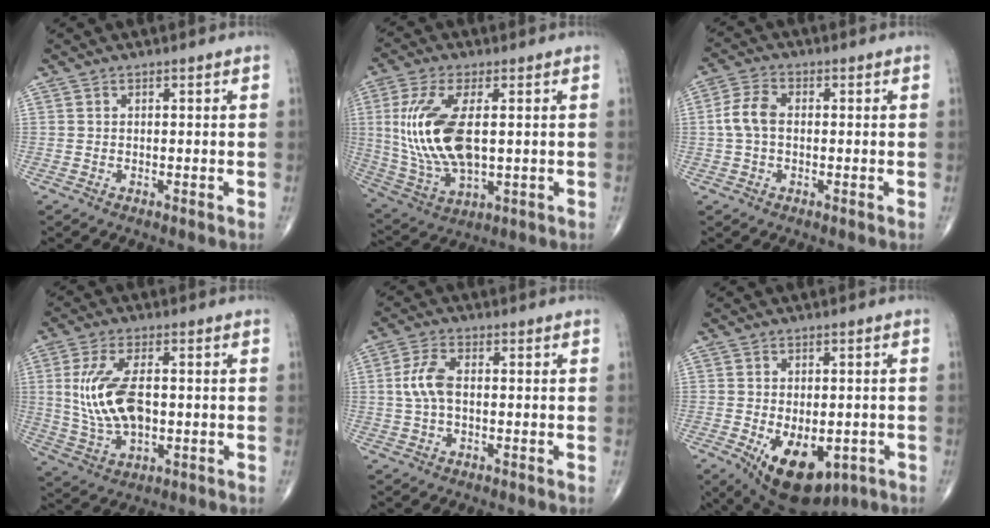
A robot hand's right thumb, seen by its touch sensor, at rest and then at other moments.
{"total": 16.0, "force": [1.6, 7.4, 14.0], "torque": [-0.303, -0.012, 0.043]}
{"total": 5.4, "force": [-0.1, 3.4, 4.2], "torque": [-0.091, 0.017, -0.008]}
{"total": 12.3, "force": [0.7, 6.3, 10.6], "torque": [-0.217, -0.001, 0.022]}
{"total": 5.5, "force": [0.1, 2.8, 4.7], "torque": [-0.109, 0.014, -0.001]}
{"total": 13.5, "force": [-4.9, 7.6, 10.1], "torque": [-0.143, -0.004, -0.054]}